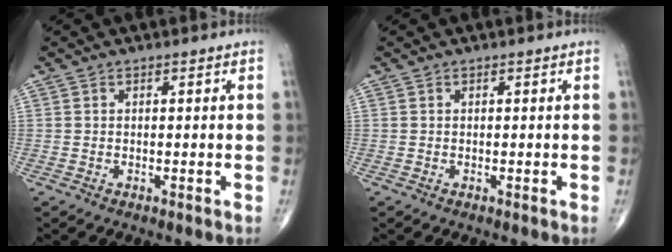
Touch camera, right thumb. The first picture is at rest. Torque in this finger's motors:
{"motor_torque": [0.00, 0.00, 0.00, 0.00, 0.00]}